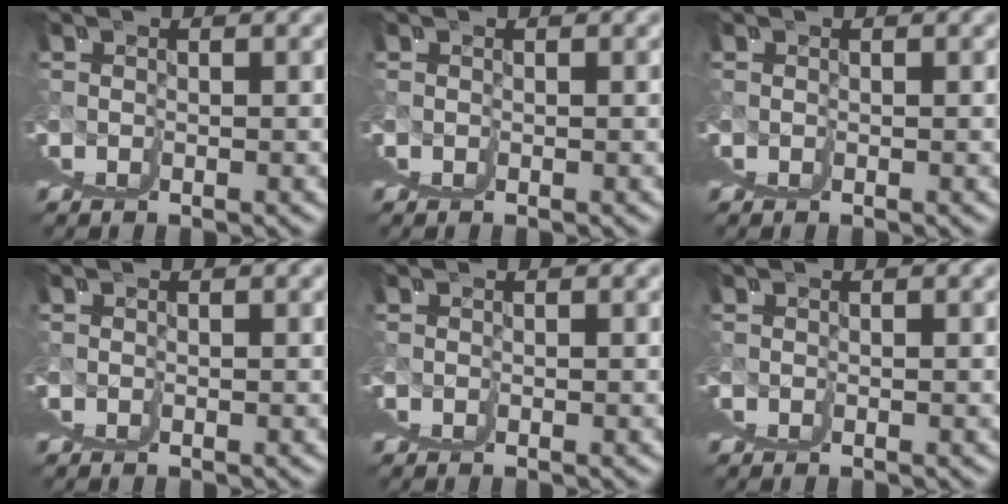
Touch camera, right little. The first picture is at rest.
{"total": 0.0}
{"total": 0.0}
{"total": 0.0}
{"total": 0.0}
{"total": 0.0}